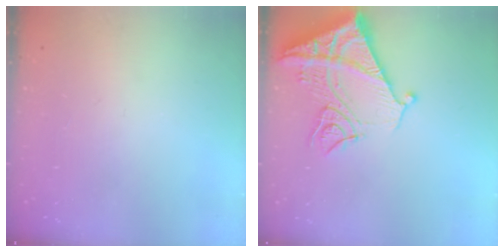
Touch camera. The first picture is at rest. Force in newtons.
{"total": 15.1, "press": 15.1, "slide": 1.5}